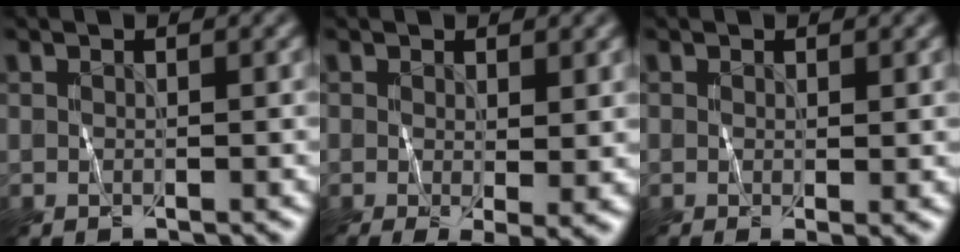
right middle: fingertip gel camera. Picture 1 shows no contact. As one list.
[{"total": 4.4, "force": [-1.3, 1.1, 4.1], "torque": [-0.064, -0.018, -0.018]}, {"total": 1.7, "force": [-0.3, 0.3, 1.6], "torque": [-0.026, -0.012, -0.006]}]